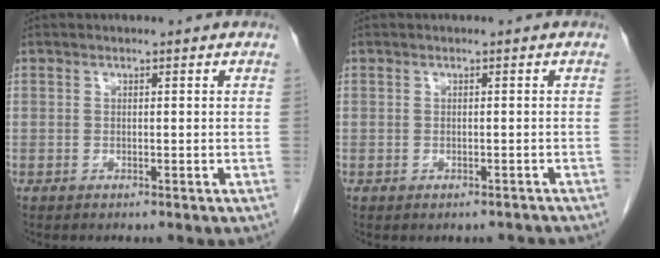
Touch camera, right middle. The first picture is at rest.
{"total": 2.0, "force": [-1.8, 0.8, 0.2], "torque": [0.003, 0.000, -0.025]}